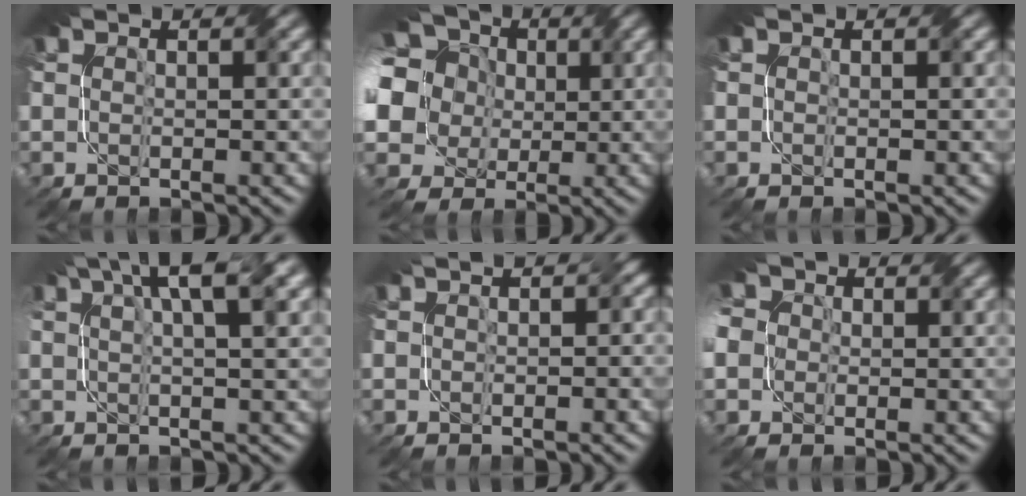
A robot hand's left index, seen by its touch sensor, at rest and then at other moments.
{"total": 18.0, "force": [4.0, 15.5, 8.2], "torque": [-0.220, 0.039, 0.019]}
{"total": 0.0}
{"total": 5.3, "force": [2.5, 1.0, 4.6], "torque": [-0.064, 0.018, 0.034]}
{"total": 2.5, "force": [0.0, 1.6, 2.0], "torque": [-0.004, 0.001, 0.002]}
{"total": 7.0, "force": [-0.4, 6.3, 3.1], "torque": [-0.076, 0.013, -0.052]}